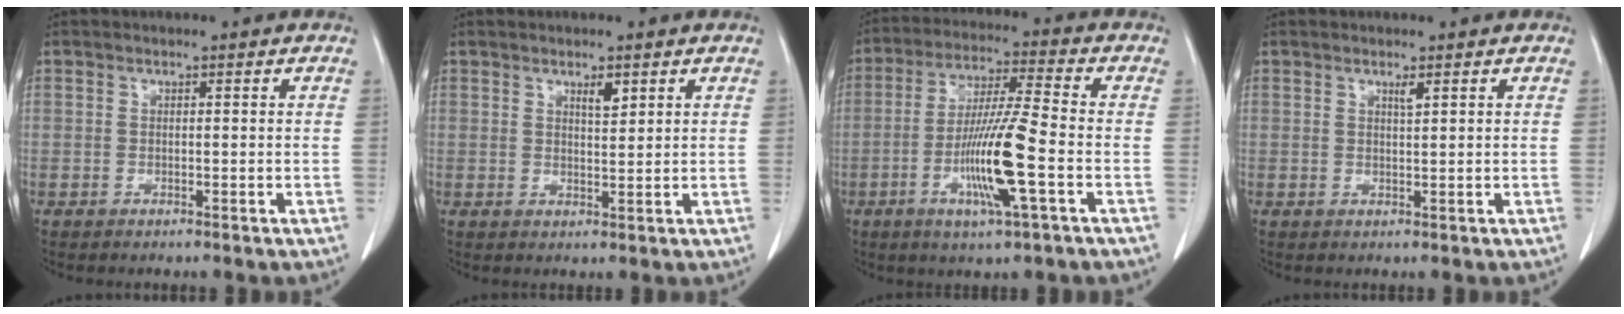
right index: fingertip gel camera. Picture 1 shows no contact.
{"total": 2.1, "force": [1.3, 0.5, 1.6], "torque": [-0.028, -0.004, 0.023]}
{"total": 12.1, "force": [-3.7, -0.2, 11.5], "torque": [-0.226, -0.012, -0.074]}
{"total": 1.0, "force": [0.6, -0.1, 0.7], "torque": [-0.015, -0.005, 0.012]}